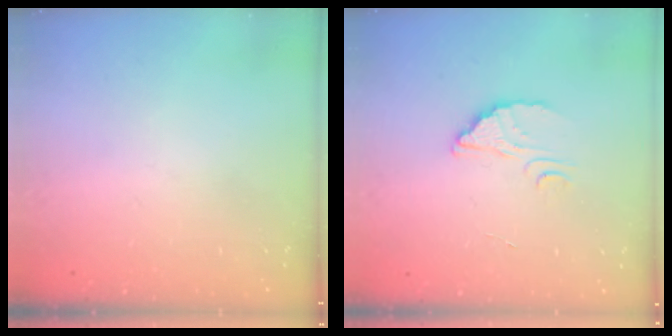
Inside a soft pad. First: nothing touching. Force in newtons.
{"total": 2.7, "press": 2.7, "slide": 0.1}